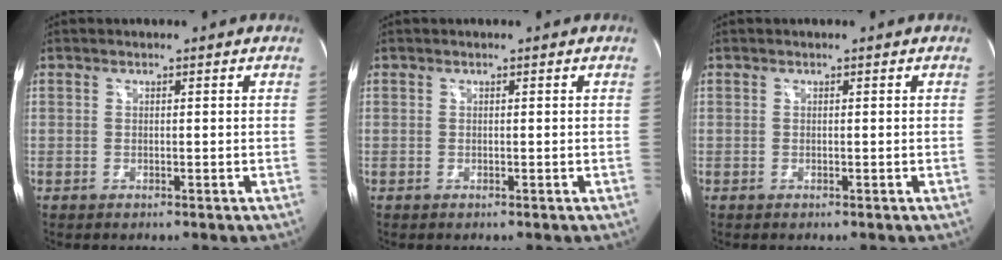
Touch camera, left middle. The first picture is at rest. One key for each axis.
{"total": 0.0}
{"total": 0.0}